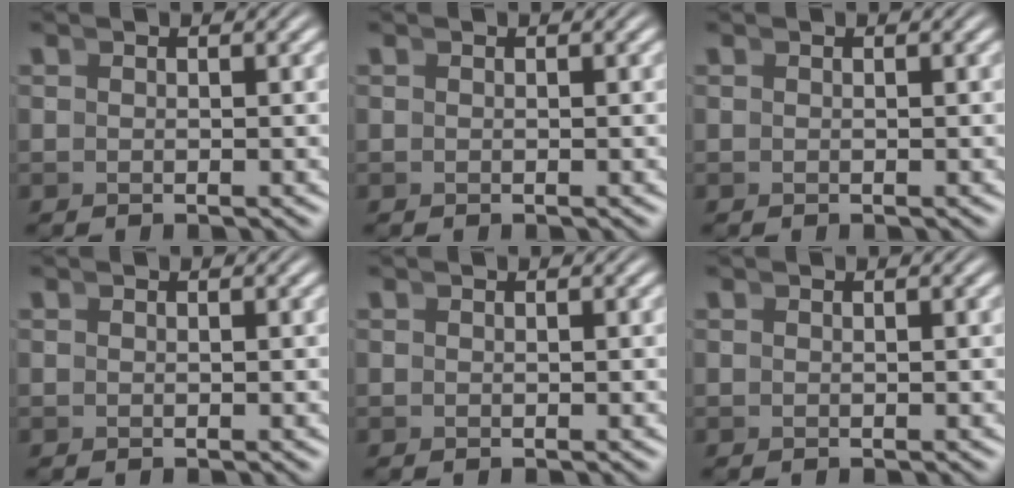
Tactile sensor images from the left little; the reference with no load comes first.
{"total": 0.0}
{"total": 0.0}
{"total": 0.0}
{"total": 0.0}
{"total": 0.0}